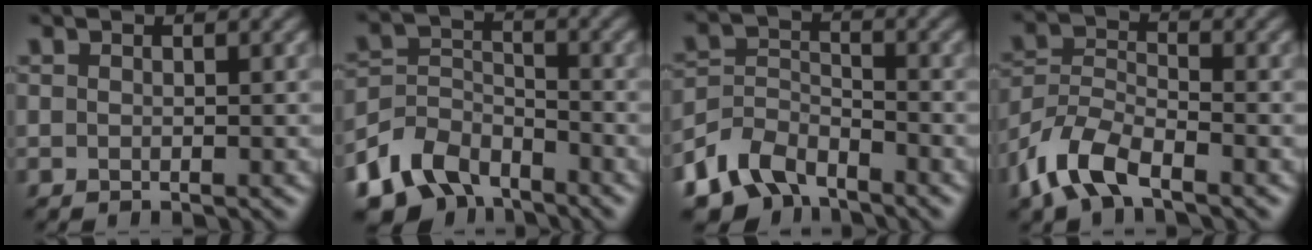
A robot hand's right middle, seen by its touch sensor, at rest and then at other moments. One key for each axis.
{"total": 7.3, "fx": -5.6, "fy": 4.1, "fz": 2.3, "tx": -0.041, "ty": -0.006, "tz": -0.117}
{"total": 6.2, "fx": -4.9, "fy": 3.3, "fz": 1.9, "tx": -0.035, "ty": -0.006, "tz": -0.105}
{"total": 5.7, "fx": -3.8, "fy": 2.5, "fz": 3.3, "tx": -0.071, "ty": -0.003, "tz": -0.087}